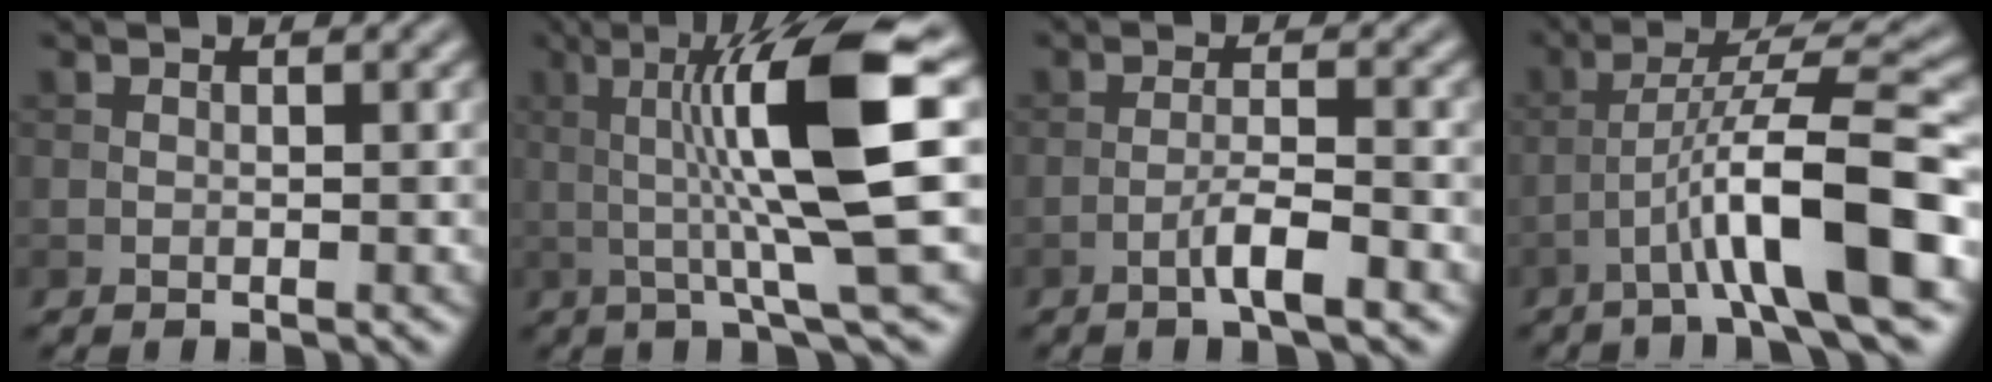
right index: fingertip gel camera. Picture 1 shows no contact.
{"total": 11.0, "force": [1.2, 1.9, 10.8], "torque": [-0.156, 0.003, 0.023]}
{"total": 3.3, "force": [-1.7, 0.3, 2.8], "torque": [-0.049, 0.009, -0.037]}
{"total": 8.9, "force": [-3.6, 1.0, 8.1], "torque": [-0.130, 0.023, -0.059]}